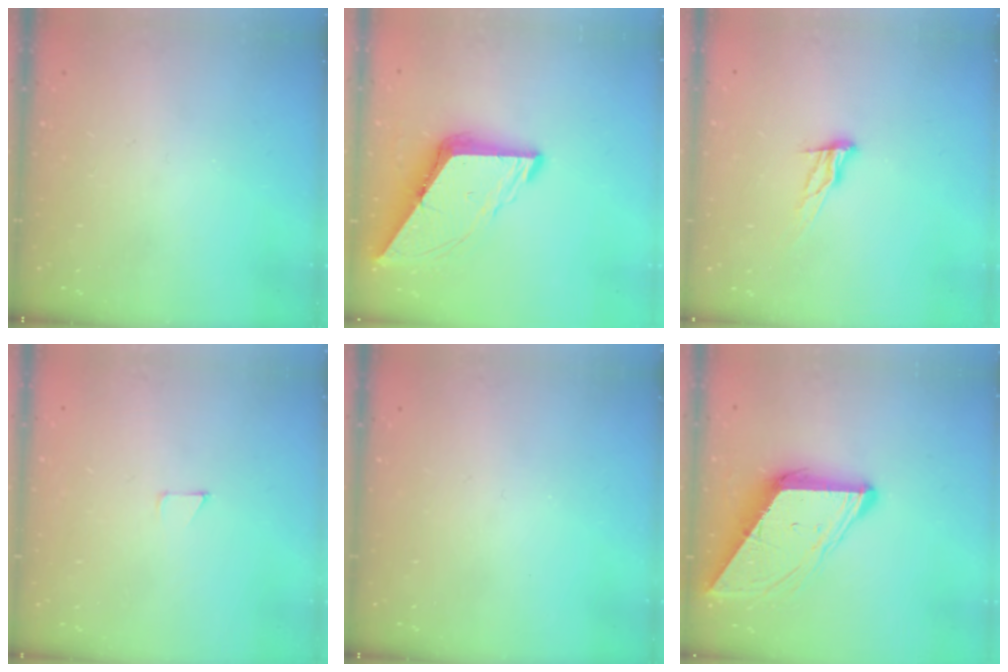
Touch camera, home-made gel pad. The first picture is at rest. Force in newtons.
{"total": 9.9, "press": 9.9, "slide": 1.1}
{"total": 9.2, "press": 8.9, "slide": 2.5}
{"total": 2.7, "press": 2.7, "slide": 0.2}
{"total": 0.0}
{"total": 10.3, "press": 10.3, "slide": 0.9}